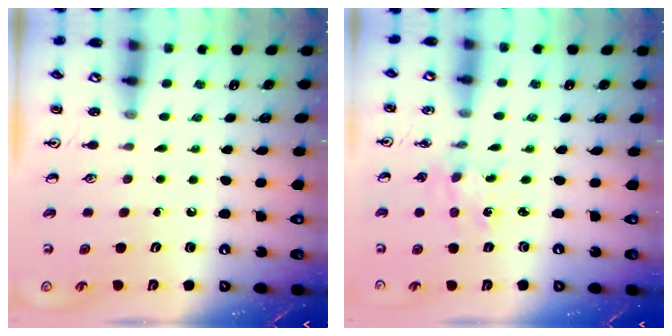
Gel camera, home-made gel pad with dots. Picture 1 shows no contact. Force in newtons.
{"total": 0.8, "press": 0.8, "slide": 0.1}